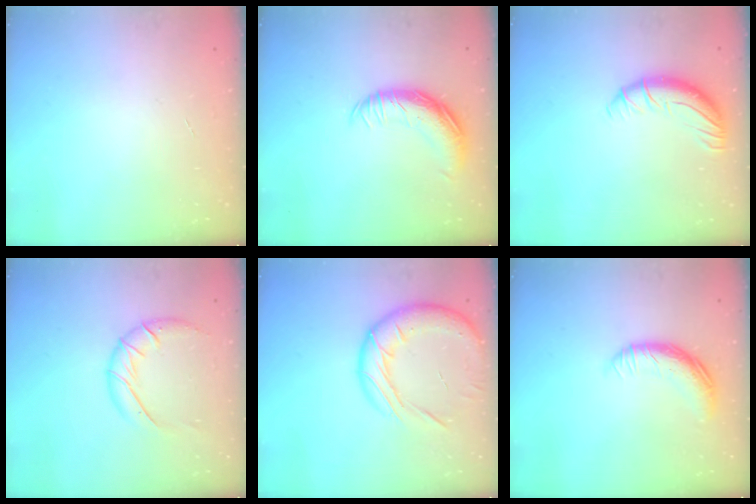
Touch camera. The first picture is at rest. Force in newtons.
{"total": 15.3, "press": 15.3, "slide": 0.4}
{"total": 10.0, "press": 9.9, "slide": 1.6}
{"total": 12.6, "press": 12.5, "slide": 1.5}
{"total": 19.2, "press": 18.9, "slide": 3.5}
{"total": 10.7, "press": 10.7, "slide": 0.5}